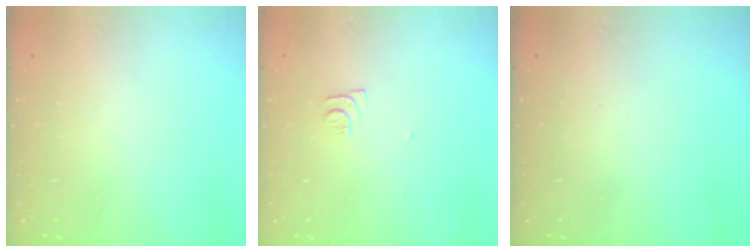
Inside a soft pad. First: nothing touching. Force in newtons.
{"total": 5.9, "press": 5.9, "slide": 0.5}
{"total": 0.0}